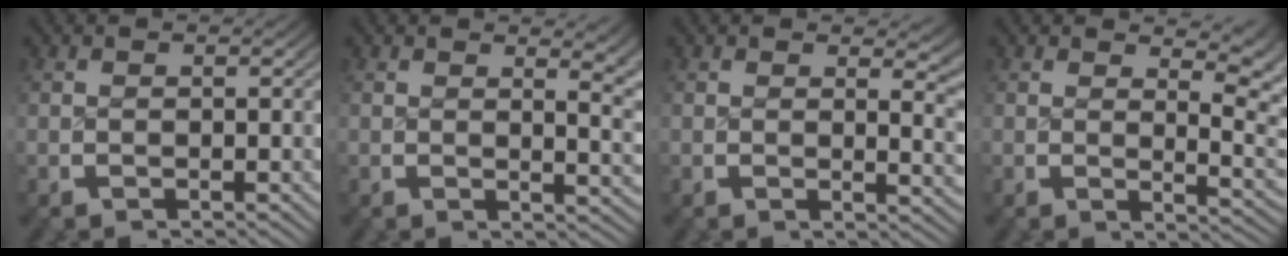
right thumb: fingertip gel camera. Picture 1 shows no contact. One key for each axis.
{"total": 3.5, "fx": 1.6, "fy": 1.1, "fz": 3.0, "tx": -0.021, "ty": -0.008, "tz": 0.022}
{"total": 3.1, "fx": 1.6, "fy": 1.0, "fz": 2.4, "tx": -0.012, "ty": -0.008, "tz": 0.020}
{"total": 4.2, "fx": 1.3, "fy": 1.8, "fz": 3.6, "tx": -0.018, "ty": -0.007, "tz": 0.023}